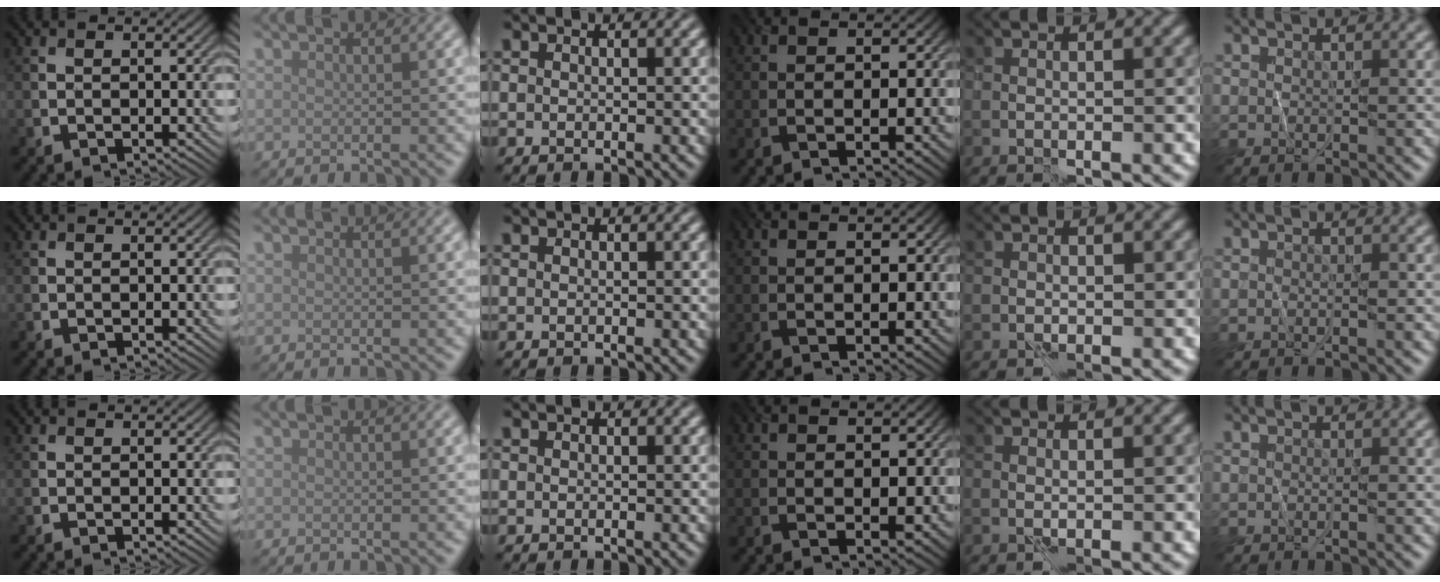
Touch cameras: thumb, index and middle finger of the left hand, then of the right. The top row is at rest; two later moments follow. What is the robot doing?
{"motion": "wrap", "object": "plastic wrap"}